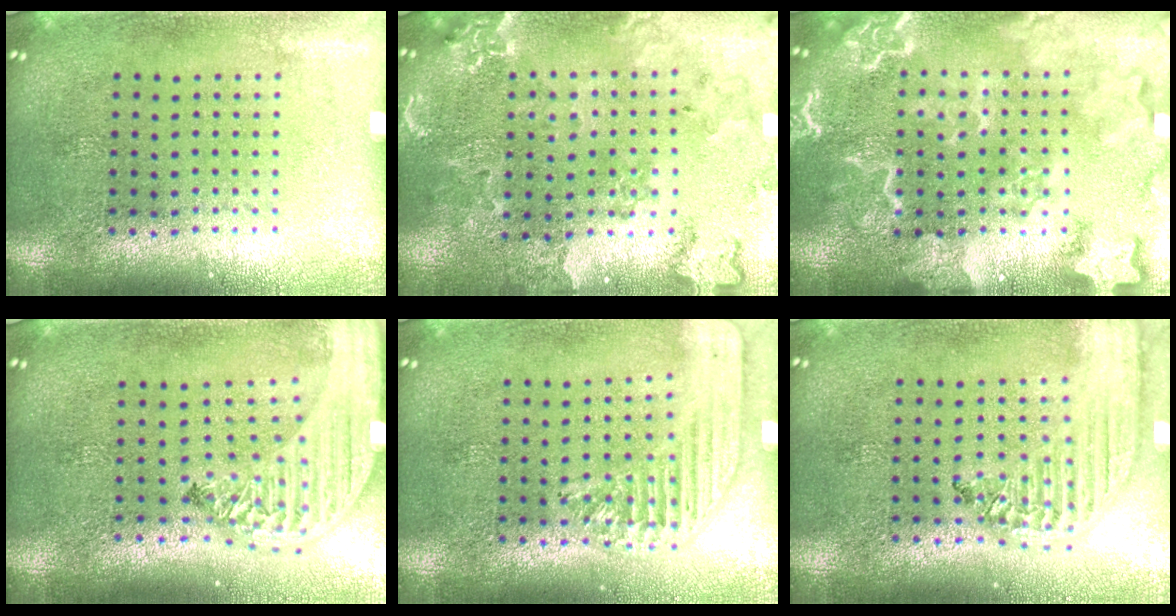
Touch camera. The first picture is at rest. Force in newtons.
{"total": 0.9, "press": 0.9, "slide": 0.2}
{"total": 4.7, "press": 4.6, "slide": 0.6}
{"total": 3.1, "press": 2.4, "slide": 1.9}
{"total": 1.7, "press": 1.5, "slide": 0.7}
{"total": 2.2, "press": 1.9, "slide": 1.1}